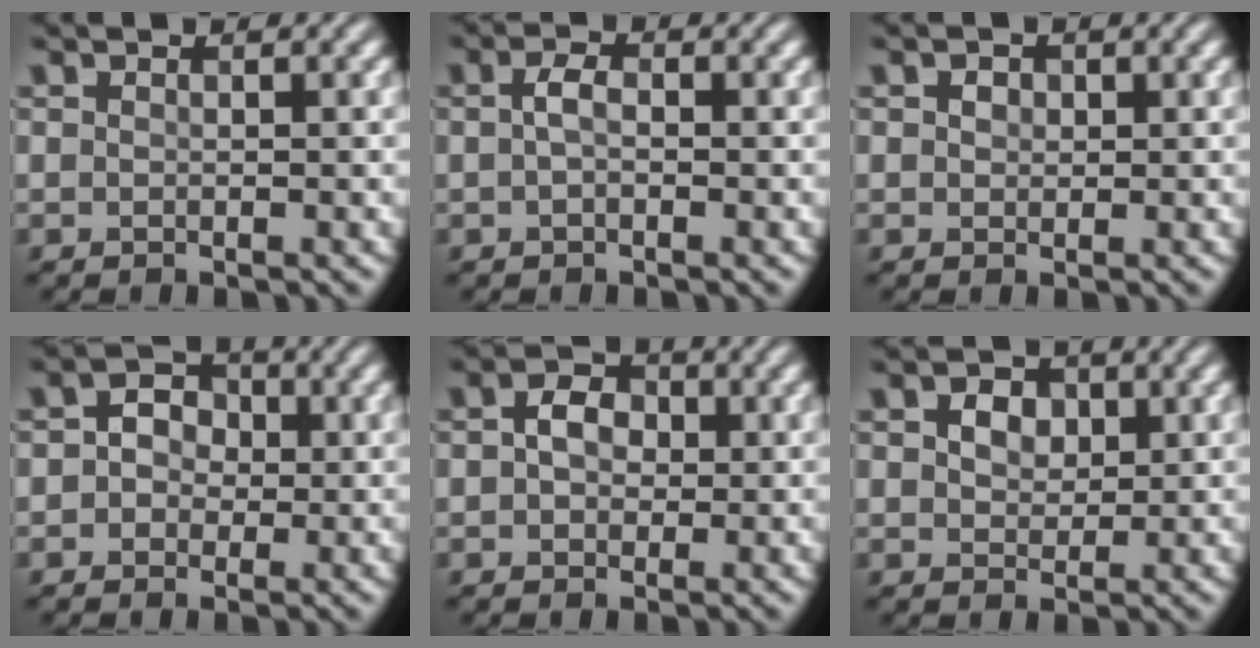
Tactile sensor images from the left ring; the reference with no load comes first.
{"total": 1.5, "force": [-0.1, 0.8, 1.3], "torque": [-0.027, 0.004, -0.005]}
{"total": 1.2, "force": [0.5, 1.0, 0.6], "torque": [-0.008, 0.001, 0.004]}
{"total": 2.6, "force": [0.0, 2.3, 1.3], "torque": [-0.008, 0.005, -0.010]}
{"total": 3.3, "force": [0.5, 2.5, 2.1], "torque": [-0.035, 0.005, -0.004]}
{"total": 2.6, "force": [1.0, 1.9, 1.4], "torque": [-0.029, 0.001, 0.011]}